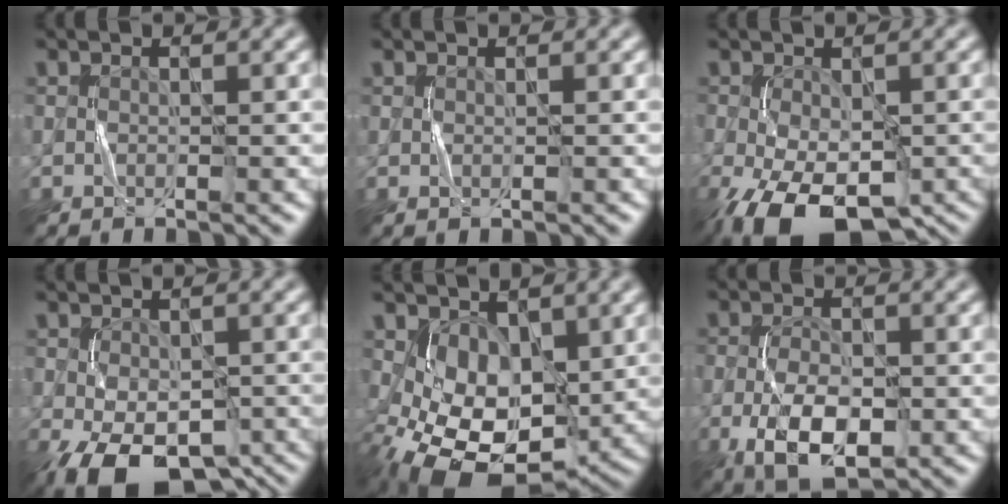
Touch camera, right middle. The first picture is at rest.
{"total": 0.0}
{"total": 10.4, "force": [-5.3, 5.1, 7.3], "torque": [-0.148, -0.038, -0.080]}
{"total": 9.4, "force": [-5.1, 4.9, 6.2], "torque": [-0.117, -0.032, -0.068]}
{"total": 7.6, "force": [-0.4, 5.0, 5.7], "torque": [-0.102, -0.016, 0.003]}
{"total": 6.2, "force": [-2.3, 2.9, 4.9], "torque": [-0.094, -0.003, -0.045]}